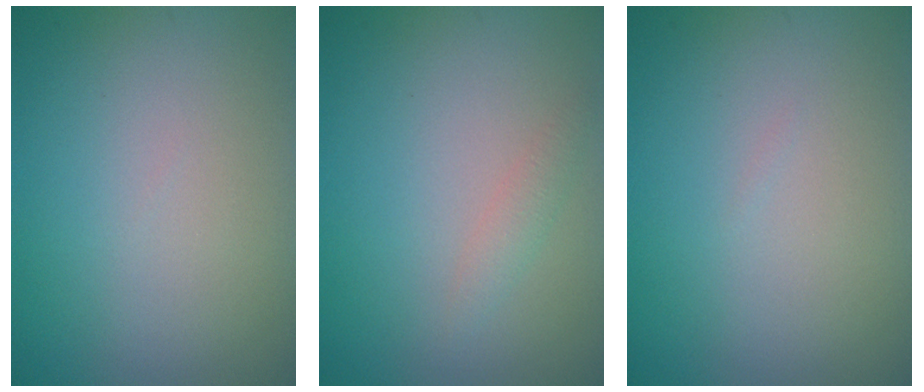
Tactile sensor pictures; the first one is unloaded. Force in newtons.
{"total": 1.1, "press": 1.1, "slide": 0.0}
{"total": 0.0}